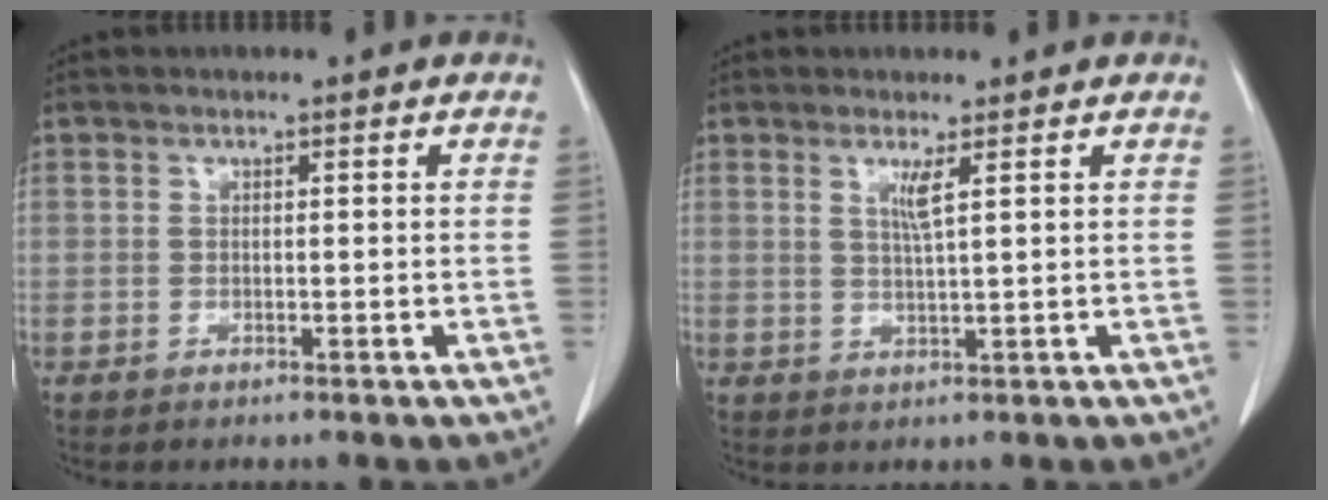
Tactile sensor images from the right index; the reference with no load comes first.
{"total": 2.4, "force": [1.1, -0.4, 2.1], "torque": [-0.045, -0.007, 0.024]}